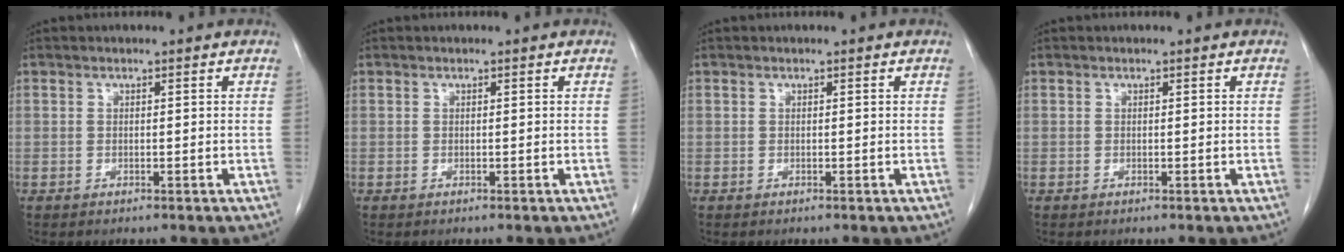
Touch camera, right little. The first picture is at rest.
{"total": 0.0}
{"total": 0.0}
{"total": 0.0}